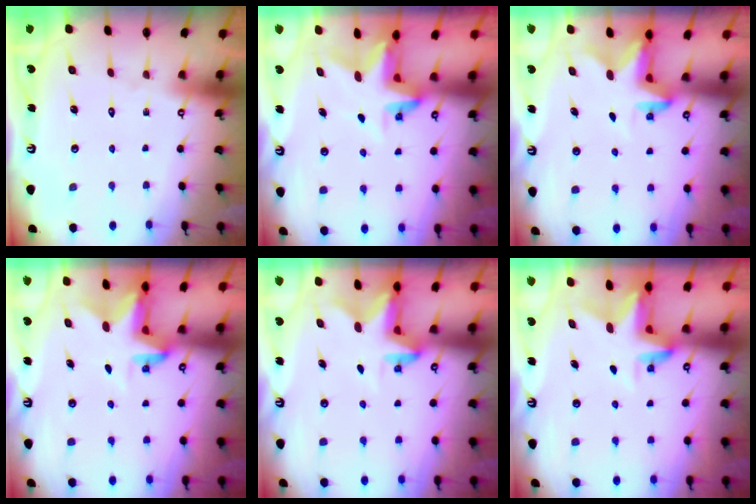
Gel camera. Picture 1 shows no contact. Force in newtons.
{"total": 4.6, "press": 4.6, "slide": 0.2}
{"total": 2.7, "press": 2.6, "slide": 0.6}
{"total": 3.0, "press": 3.0, "slide": 0.4}
{"total": 2.5, "press": 2.5, "slide": 0.5}
{"total": 3.5, "press": 3.5, "slide": 0.3}